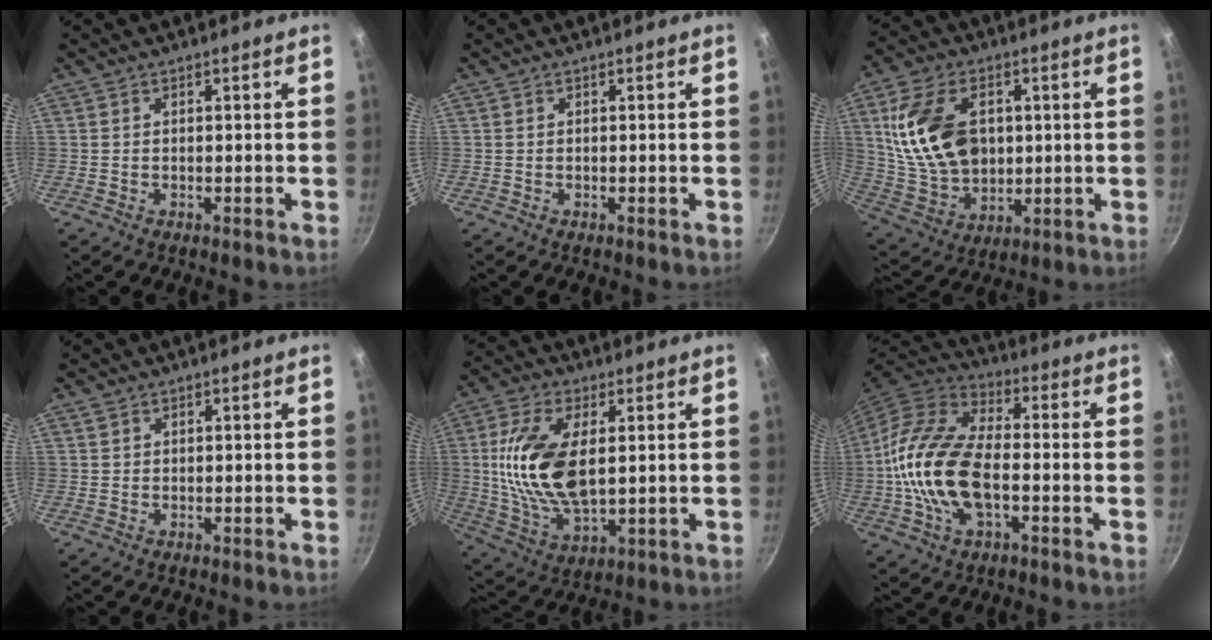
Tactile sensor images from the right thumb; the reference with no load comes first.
{"total": 0.0}
{"total": 18.3, "force": [3.4, 12.4, 13.0], "torque": [-0.224, -0.006, 0.078]}
{"total": 1.0, "force": [0.5, 0.8, 0.3], "torque": [-0.003, 0.002, 0.008]}
{"total": 16.5, "force": [2.3, 8.5, 14.0], "torque": [-0.267, -0.005, 0.050]}
{"total": 18.8, "force": [-2.5, 10.2, 15.6], "torque": [-0.292, 0.032, -0.060]}